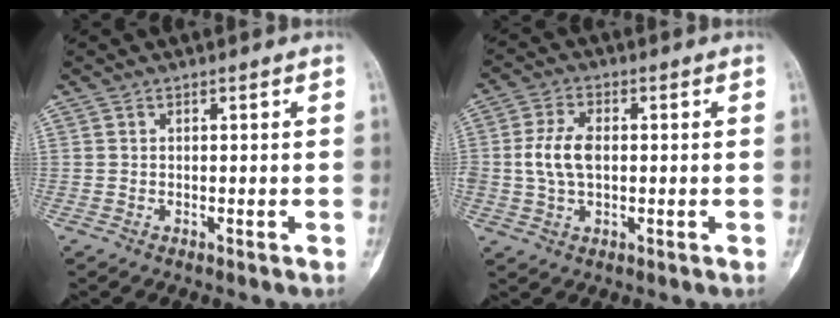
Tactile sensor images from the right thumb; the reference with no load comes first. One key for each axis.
{"total": 7.0, "fx": 0.2, "fy": 4.2, "fz": 5.6, "tx": -0.114, "ty": 0.010, "tz": 0.003}